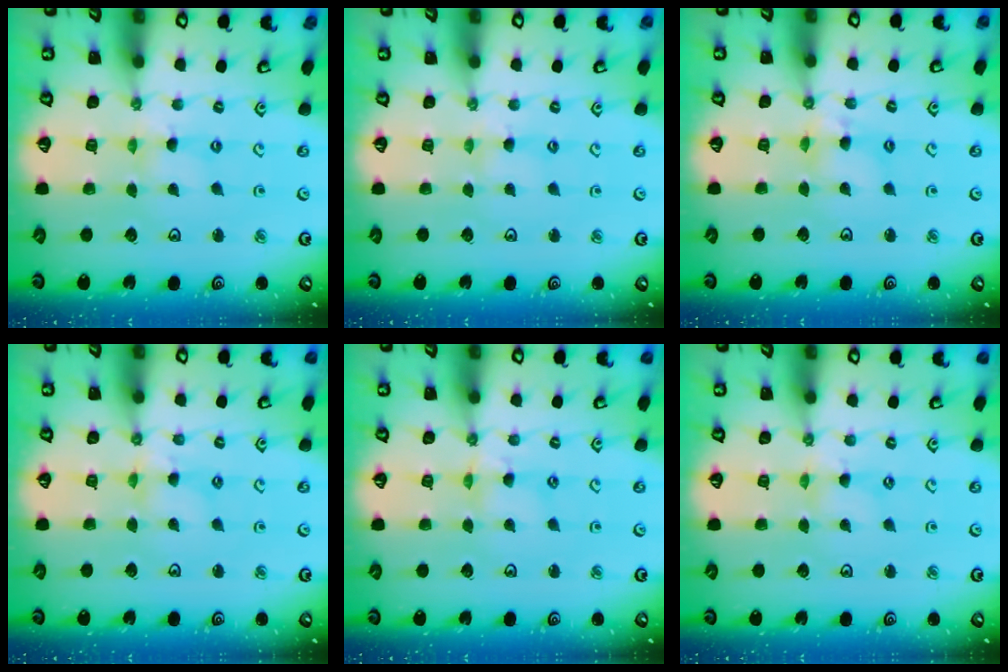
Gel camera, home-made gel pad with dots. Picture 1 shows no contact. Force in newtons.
{"total": 0.9, "press": 0.8, "slide": 0.2}
{"total": 4.5, "press": 4.4, "slide": 0.5}
{"total": 3.0, "press": 3.0, "slide": 0.4}
{"total": 2.4, "press": 2.4, "slide": 0.3}
{"total": 1.1, "press": 1.0, "slide": 0.2}